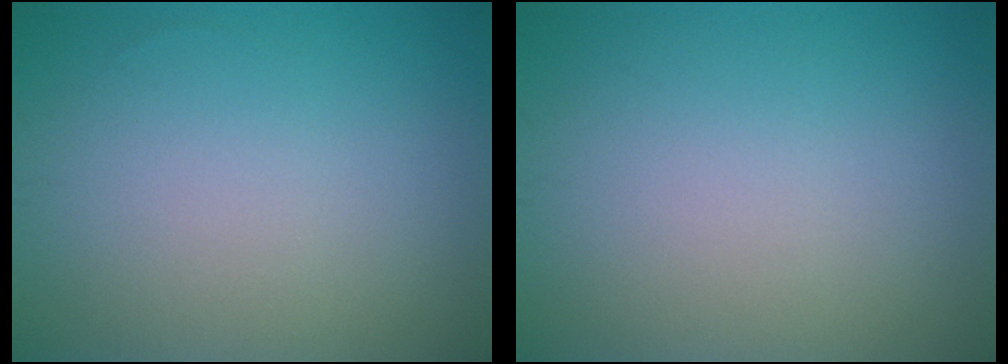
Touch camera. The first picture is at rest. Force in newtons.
{"total": 0.0}